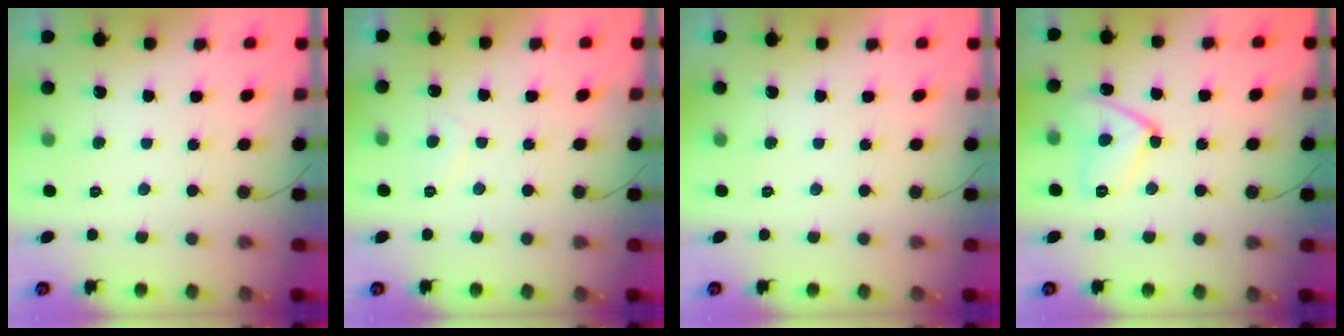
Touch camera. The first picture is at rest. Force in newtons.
{"total": 1.2, "press": 1.2, "slide": 0.3}
{"total": 0.0}
{"total": 11.4, "press": 11.1, "slide": 2.2}